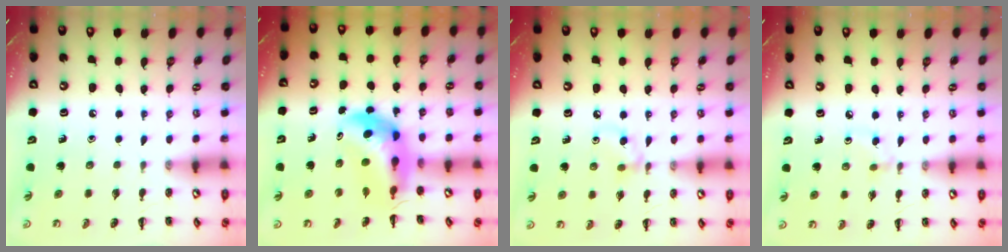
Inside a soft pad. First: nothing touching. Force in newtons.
{"total": 6.2, "press": 6.0, "slide": 1.9}
{"total": 6.5, "press": 6.2, "slide": 1.9}
{"total": 2.7, "press": 2.5, "slide": 1.0}